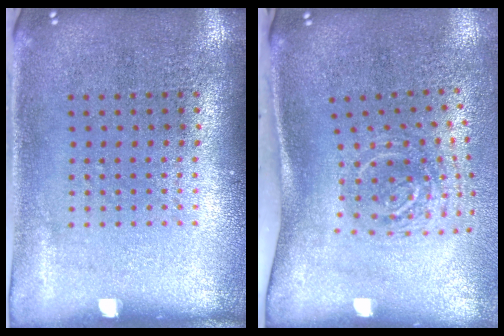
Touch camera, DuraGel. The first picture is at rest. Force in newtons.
{"total": 2.0, "press": 1.3, "slide": 1.5}